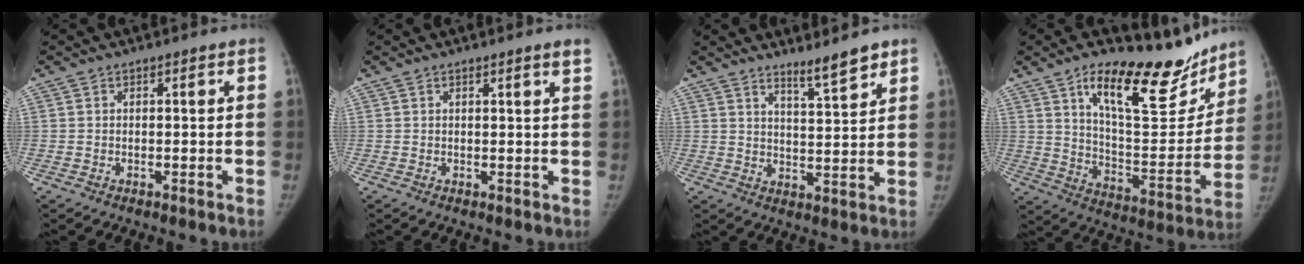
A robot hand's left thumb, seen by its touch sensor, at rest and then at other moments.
{"total": 1.8, "force": [1.3, -0.2, 1.2], "torque": [-0.014, -0.006, 0.016]}
{"total": 6.2, "force": [5.1, 0.8, 3.4], "torque": [-0.046, -0.046, 0.084]}
{"total": 22.5, "force": [15.8, 8.4, 13.7], "torque": [-0.144, -0.090, 0.249]}